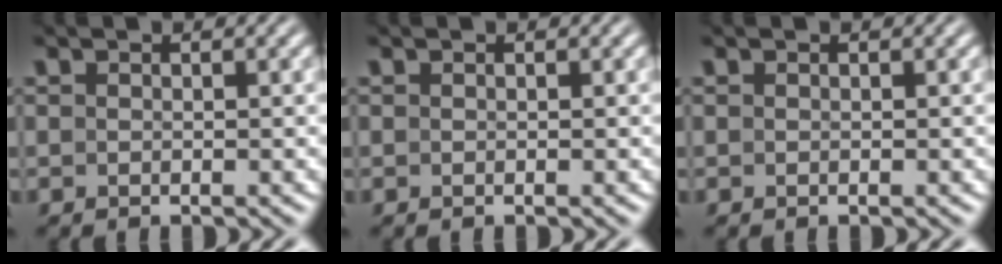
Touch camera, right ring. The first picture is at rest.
{"total": 0.0}
{"total": 0.0}